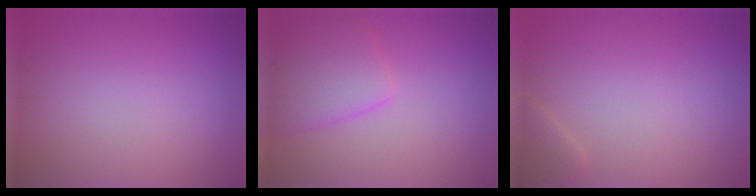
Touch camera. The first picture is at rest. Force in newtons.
{"total": 4.2, "press": 4.2, "slide": 0.3}
{"total": 1.6, "press": 1.6, "slide": 0.1}